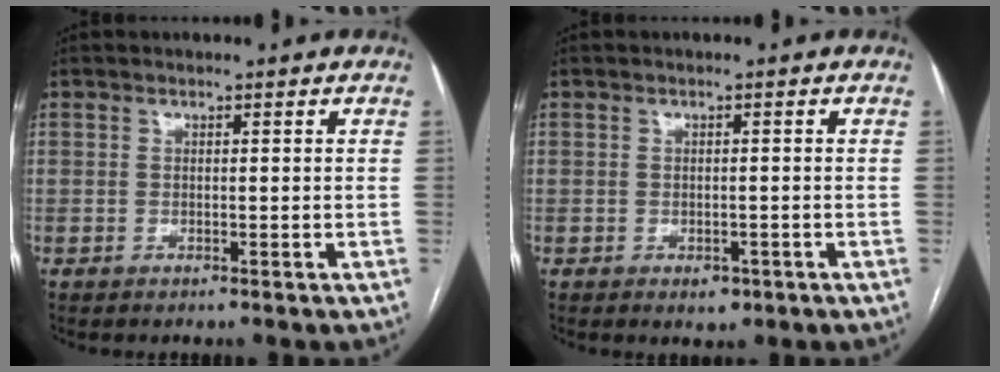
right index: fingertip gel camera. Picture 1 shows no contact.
{"total": 2.0, "force": [-1.0, 1.3, 1.1], "torque": [-0.009, 0.002, -0.005]}